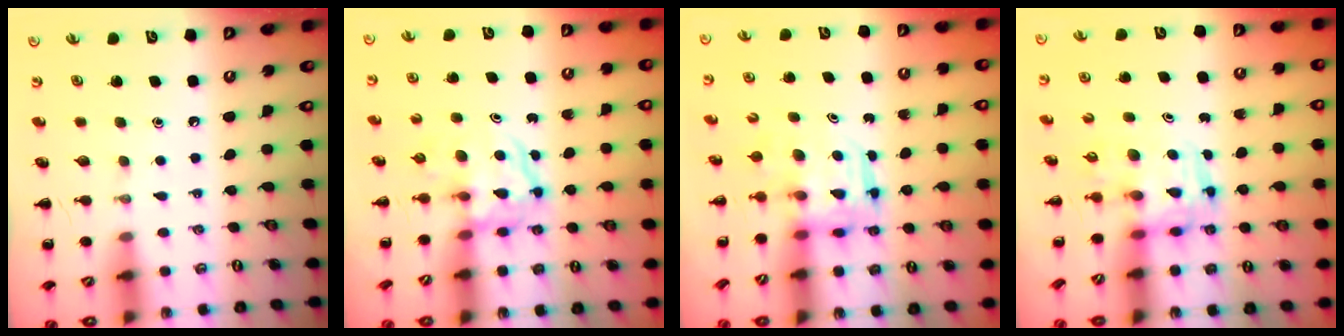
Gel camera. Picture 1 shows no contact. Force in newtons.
{"total": 3.8, "press": 3.7, "slide": 0.4}
{"total": 3.3, "press": 3.3, "slide": 0.2}
{"total": 3.7, "press": 3.7, "slide": 0.7}